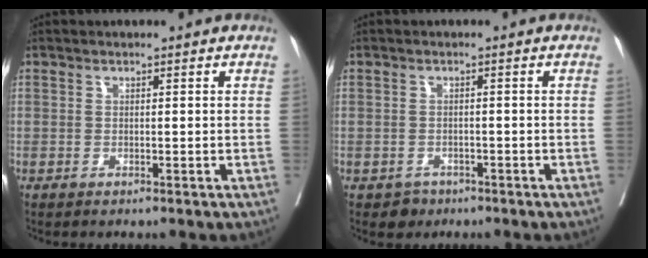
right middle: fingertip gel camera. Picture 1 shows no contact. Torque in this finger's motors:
{"motor_torque": [0.15, -0.11, -0.01, -0.01]}